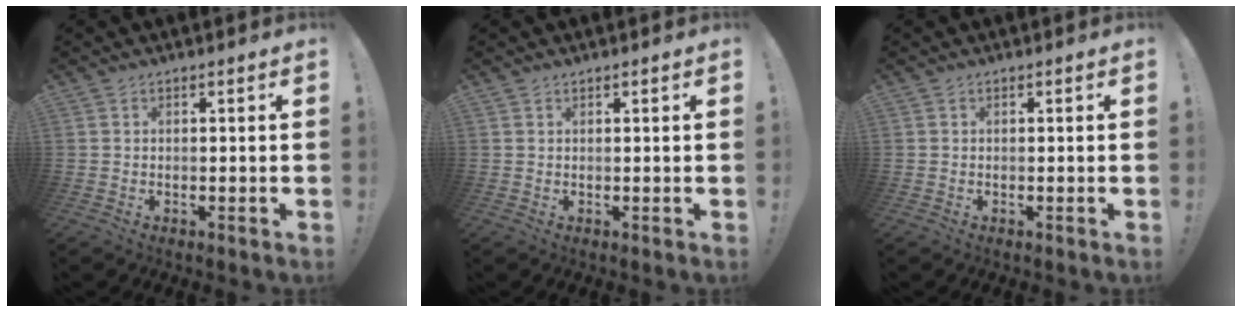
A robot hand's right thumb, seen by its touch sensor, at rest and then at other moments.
{"total": 0.5, "force": [0.5, 0.2, 0.0], "torque": [0.006, -0.004, 0.009]}
{"total": 0.0}